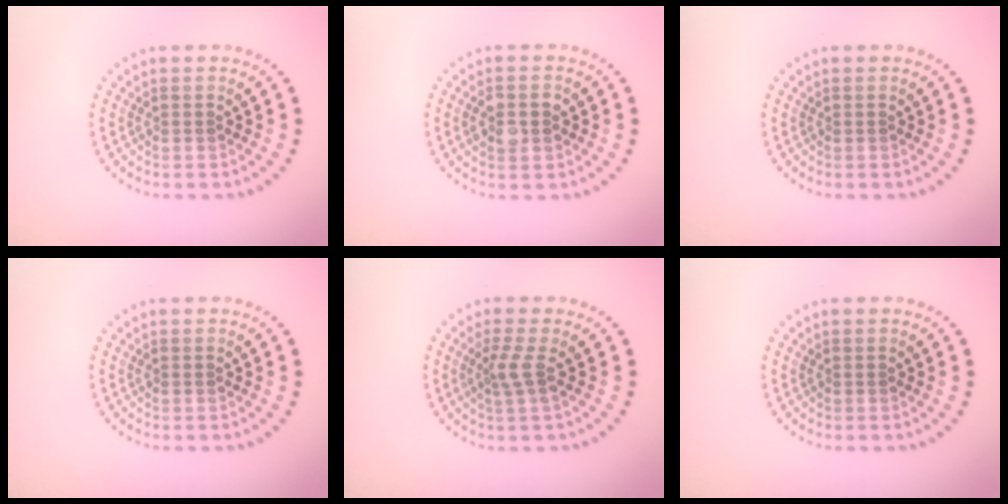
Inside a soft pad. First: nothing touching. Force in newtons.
{"total": 2.5, "press": 2.5, "slide": 0.2}
{"total": 0.0}
{"total": 0.0}
{"total": 2.0, "press": 1.4, "slide": 1.4}
{"total": 0.0}